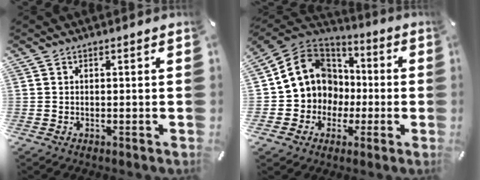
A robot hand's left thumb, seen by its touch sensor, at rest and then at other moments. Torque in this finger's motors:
{"motor_torque": [1.78, 3.23, 0.45, 0.07, 0.15]}